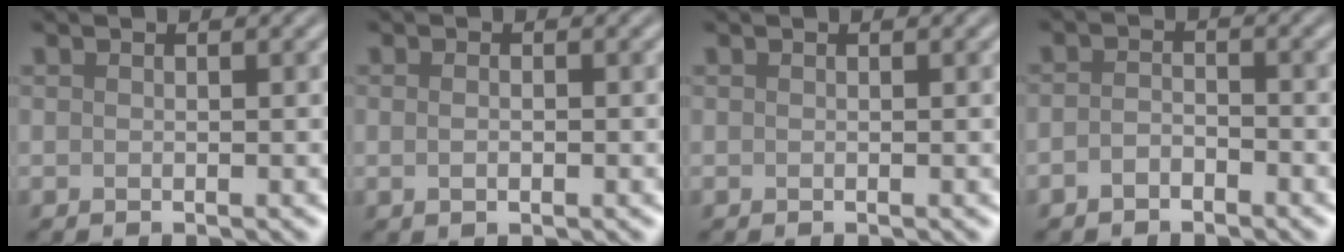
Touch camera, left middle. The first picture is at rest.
{"total": 1.5, "force": [0.2, 0.8, 1.3], "torque": [-0.016, 0.000, -0.006]}
{"total": 0.0}
{"total": 1.6, "force": [-1.1, 0.8, 0.9], "torque": [-0.018, 0.002, -0.025]}